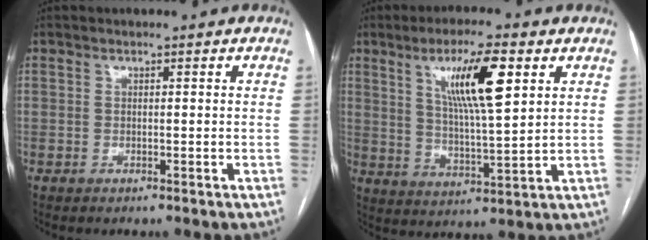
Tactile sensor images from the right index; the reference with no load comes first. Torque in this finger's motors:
{"motor_torque": [1.21, 0.93, 0.42, 0.19]}